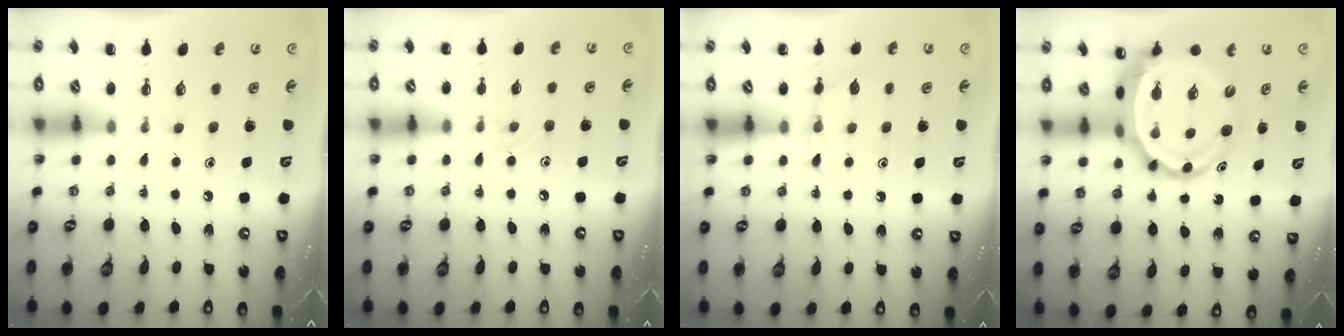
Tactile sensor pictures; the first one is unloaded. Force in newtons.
{"total": 4.0, "press": 3.8, "slide": 1.2}
{"total": 5.1, "press": 4.8, "slide": 1.5}
{"total": 9.0, "press": 8.6, "slide": 2.7}